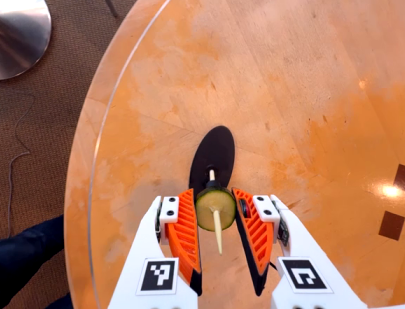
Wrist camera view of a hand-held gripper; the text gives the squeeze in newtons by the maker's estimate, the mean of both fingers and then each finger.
{"total": 9.8, "left": 9.1, "right": 10.4}